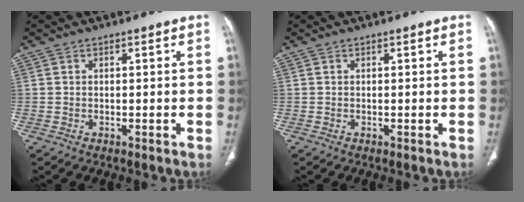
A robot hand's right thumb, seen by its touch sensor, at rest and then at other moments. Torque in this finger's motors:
{"motor_torque": [0.05, 0.05, 0.00, 0.00, 0.00]}